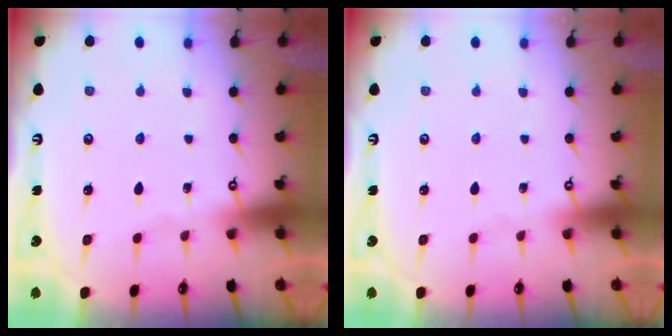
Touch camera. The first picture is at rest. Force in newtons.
{"total": 0.0}